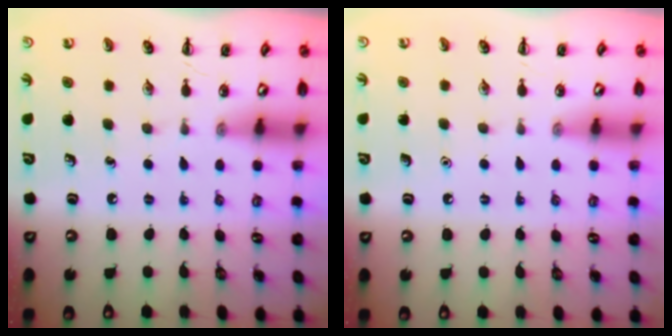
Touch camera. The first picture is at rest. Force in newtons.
{"total": 1.6, "press": 1.5, "slide": 0.1}